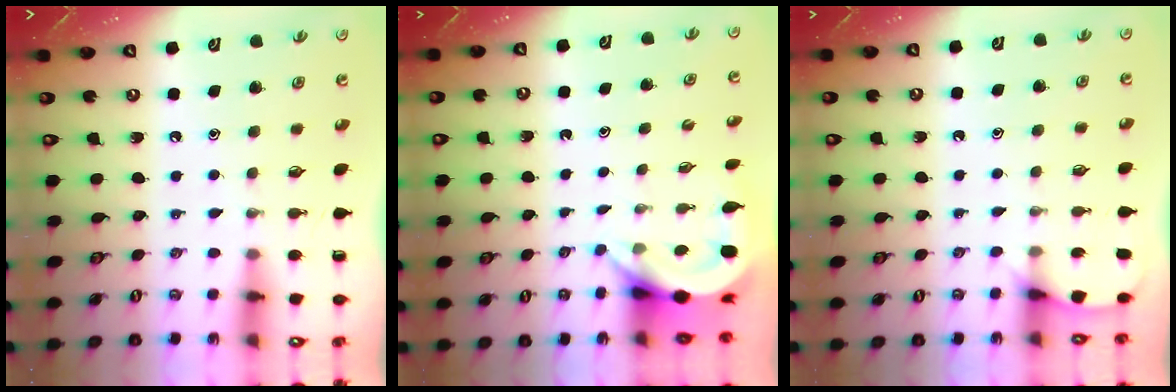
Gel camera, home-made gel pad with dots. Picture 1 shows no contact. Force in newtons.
{"total": 4.1, "press": 4.1, "slide": 0.3}
{"total": 4.5, "press": 4.5, "slide": 0.4}